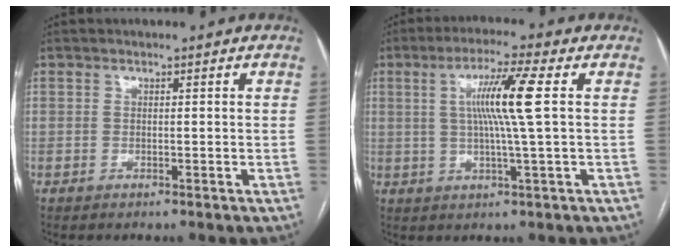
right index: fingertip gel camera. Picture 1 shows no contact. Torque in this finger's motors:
{"motor_torque": [1.35, 0.49, 0.38, 0.18]}